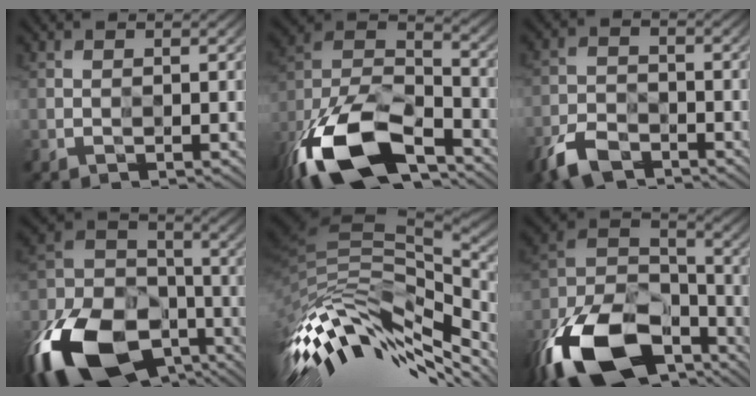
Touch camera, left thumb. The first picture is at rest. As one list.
[{"total": 17.8, "force": [-12.0, 7.9, 10.5], "torque": [-0.241, -0.029, -0.220]}, {"total": 4.6, "force": [-3.8, 2.1, 1.3], "torque": [-0.025, 0.001, -0.082]}, {"total": 19.3, "force": [-12.4, 11.4, 9.3], "torque": [-0.228, -0.045, -0.221]}, {"total": 15.1, "force": [-8.4, 6.2, 10.8], "torque": [-0.253, -0.009, -0.150]}, {"total": 17.7, "force": [-12.3, 8.9, 9.0], "torque": [-0.213, -0.032, -0.230]}]